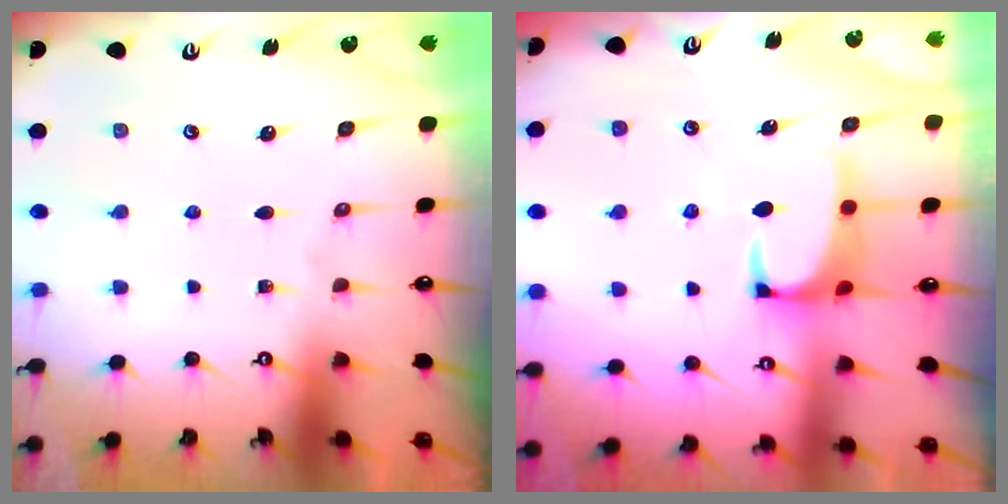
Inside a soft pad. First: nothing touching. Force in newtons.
{"total": 1.6, "press": 1.3, "slide": 0.8}